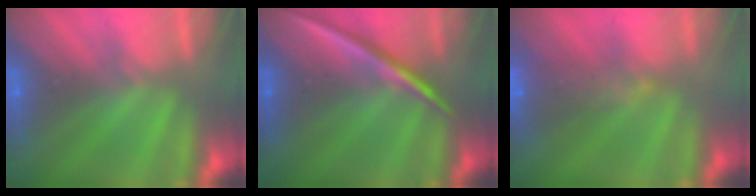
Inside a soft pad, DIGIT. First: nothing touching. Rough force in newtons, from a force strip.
{"total": 2.2}
{"total": 7.3}